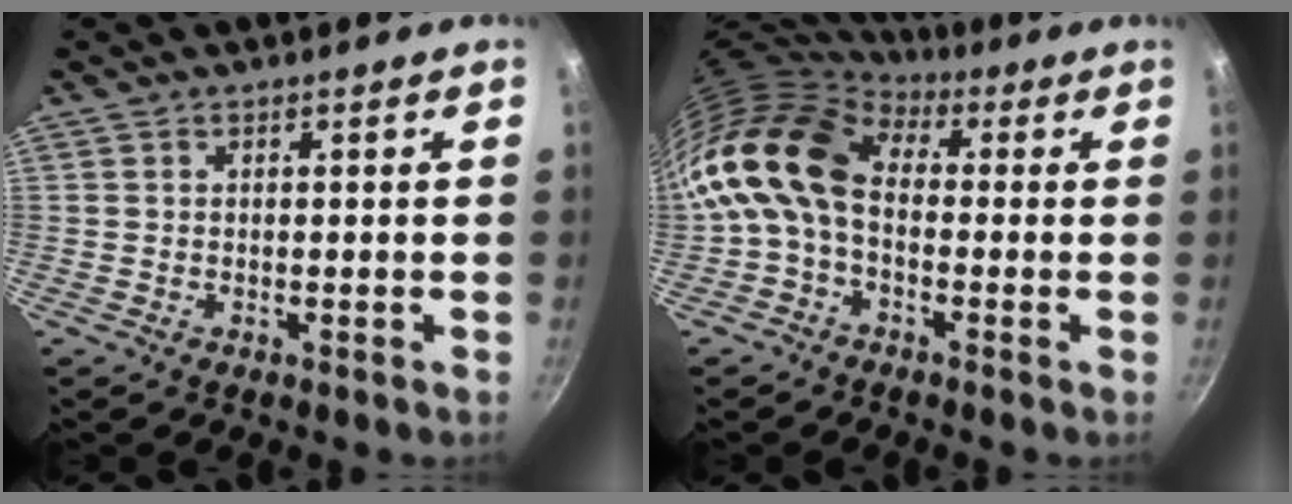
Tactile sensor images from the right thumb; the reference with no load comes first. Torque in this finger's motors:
{"motor_torque": [1.29, 3.72, 1.45, -1.32, 0.74]}